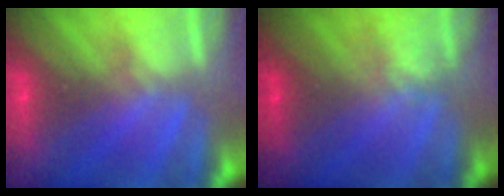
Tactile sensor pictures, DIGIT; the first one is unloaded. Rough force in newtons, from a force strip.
{"total": 1.8}